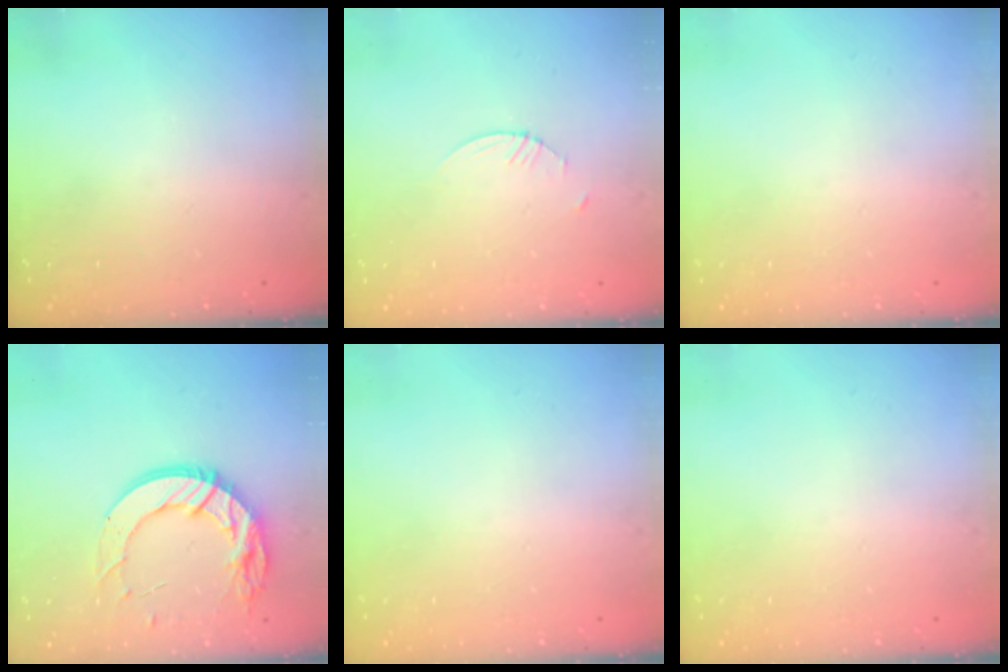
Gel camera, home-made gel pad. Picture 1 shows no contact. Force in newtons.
{"total": 1.6, "press": 1.5, "slide": 0.2}
{"total": 0.0}
{"total": 15.6, "press": 15.5, "slide": 1.4}
{"total": 0.0}
{"total": 0.0}